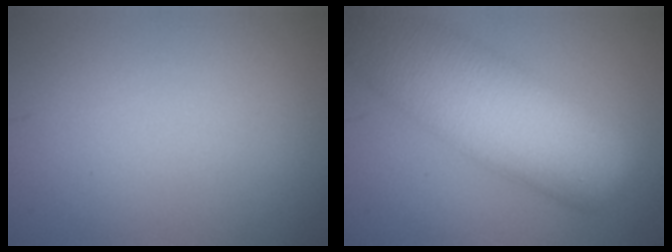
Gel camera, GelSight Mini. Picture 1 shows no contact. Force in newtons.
{"total": 10.8, "press": 10.8, "slide": 0.5}